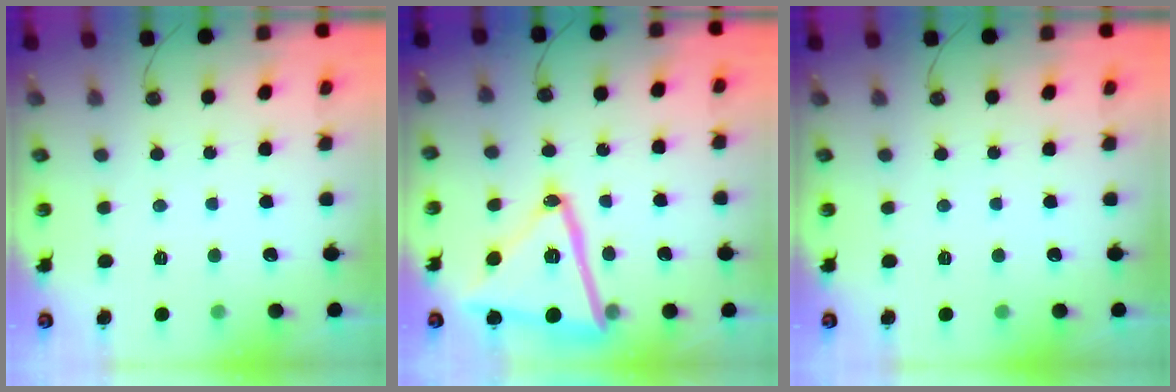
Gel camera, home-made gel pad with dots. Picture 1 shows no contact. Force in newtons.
{"total": 22.7, "press": 22.7, "slide": 1.3}
{"total": 0.0}